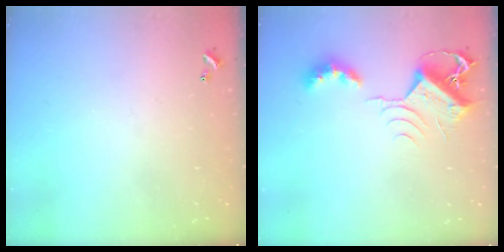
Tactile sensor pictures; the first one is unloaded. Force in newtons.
{"total": 8.2, "press": 8.1, "slide": 0.2}